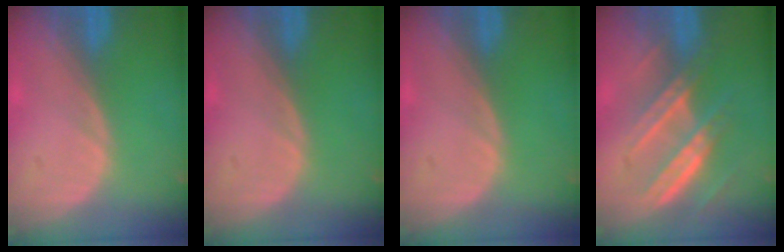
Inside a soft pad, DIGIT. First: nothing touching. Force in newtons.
{"total": 0.0}
{"total": 0.0}
{"total": 7.9, "press": 7.0, "slide": 3.6}